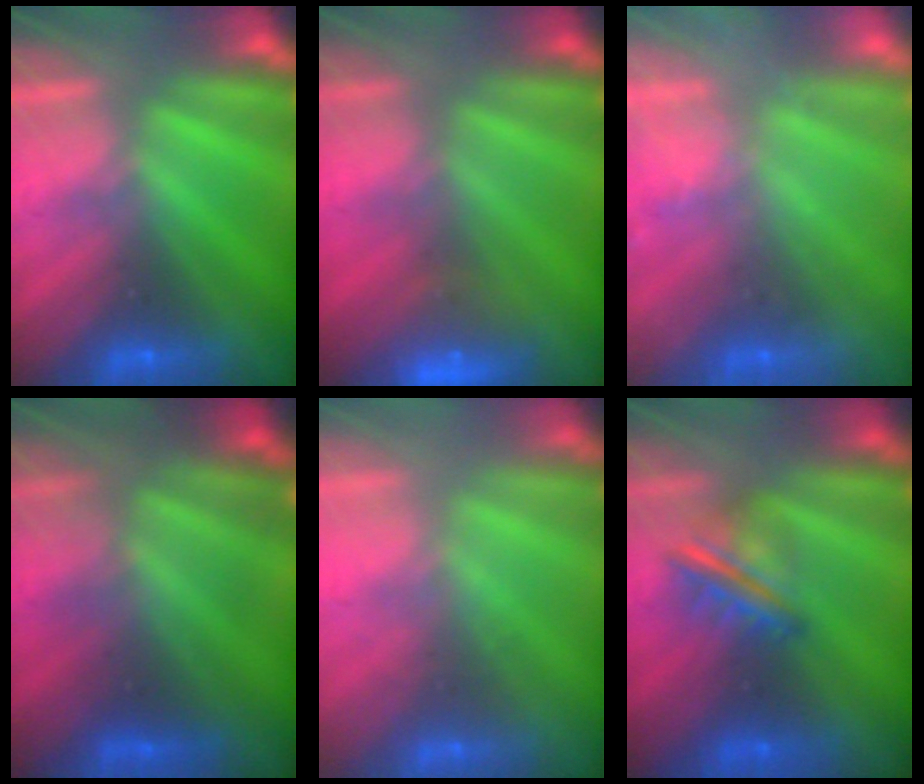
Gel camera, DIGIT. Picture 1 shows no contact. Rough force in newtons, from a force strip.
{"total": 8.8}
{"total": 2.4}
{"total": 4.5}
{"total": 2.1}
{"total": 3.3}